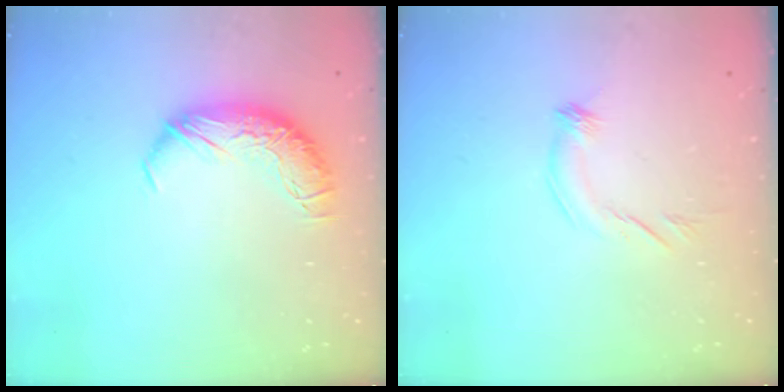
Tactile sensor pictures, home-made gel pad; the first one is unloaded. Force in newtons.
{"total": 4.5, "press": 4.3, "slide": 1.2}